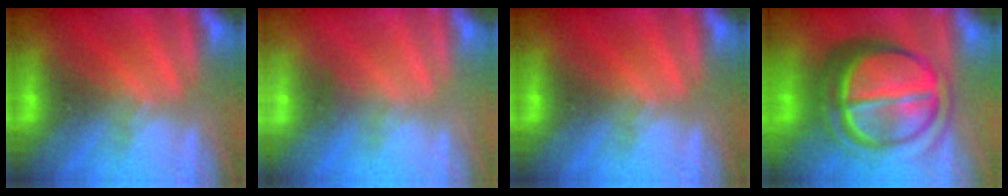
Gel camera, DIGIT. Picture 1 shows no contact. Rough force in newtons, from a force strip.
{"total": 1.9}
{"total": 0.0}
{"total": 7.8}